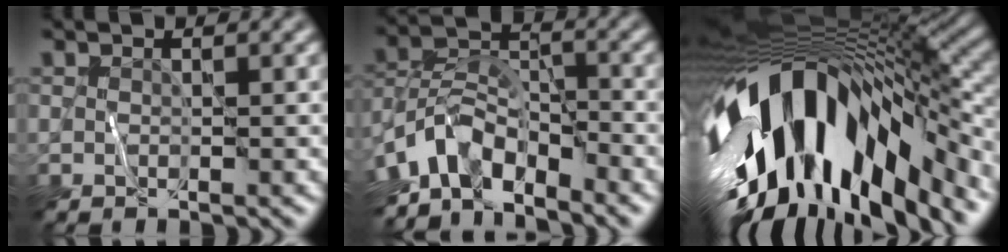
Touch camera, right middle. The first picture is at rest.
{"total": 6.4, "force": [-4.5, 3.0, 3.3], "torque": [-0.045, 0.001, -0.097]}
{"total": 16.8, "force": [-4.4, 7.7, 14.3], "torque": [-0.257, -0.029, -0.065]}